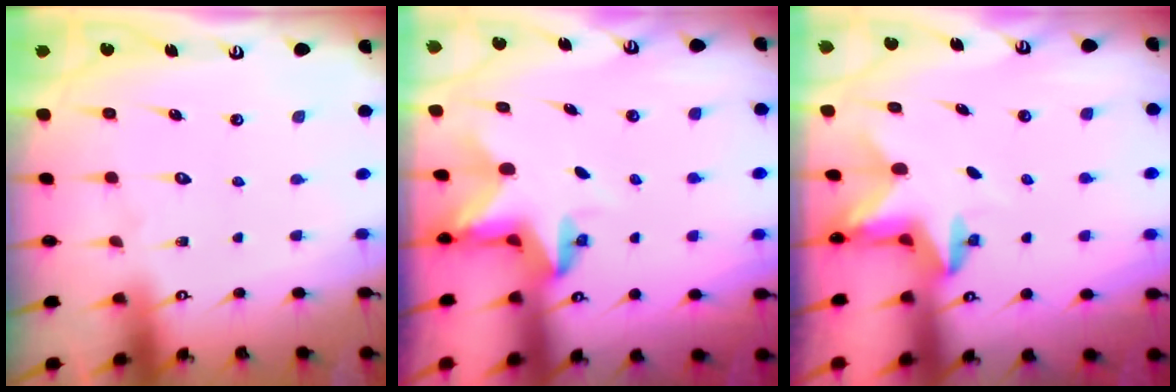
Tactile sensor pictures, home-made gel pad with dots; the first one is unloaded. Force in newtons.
{"total": 3.0, "press": 3.0, "slide": 0.3}
{"total": 2.4, "press": 2.4, "slide": 0.4}